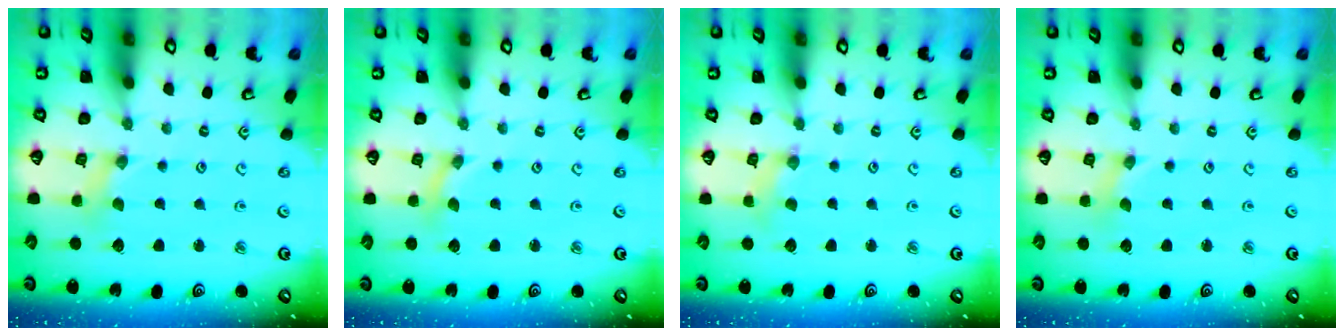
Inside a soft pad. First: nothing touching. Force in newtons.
{"total": 0.0}
{"total": 2.4, "press": 2.3, "slide": 0.3}
{"total": 0.0}